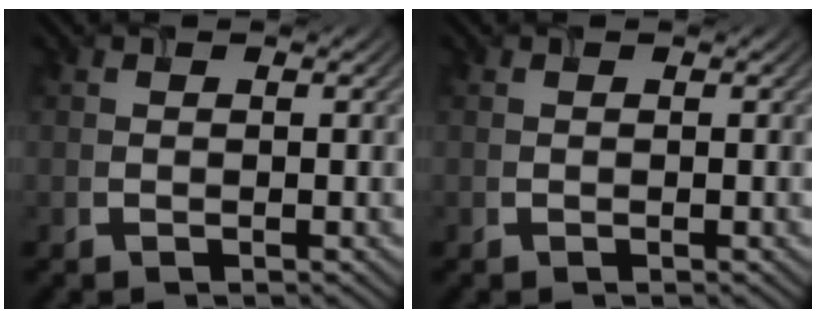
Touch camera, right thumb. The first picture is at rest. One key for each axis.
{"total": 0.0}